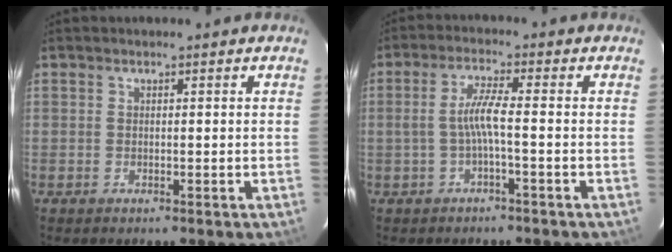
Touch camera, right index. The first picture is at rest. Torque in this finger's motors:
{"motor_torque": [0.81, -0.26, 0.49, 0.13]}